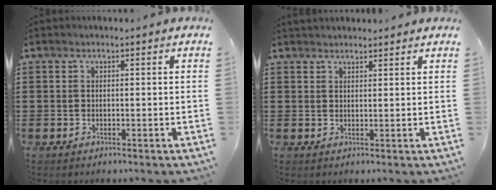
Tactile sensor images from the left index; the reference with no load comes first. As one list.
[{"total": 1.6, "force": [1.5, 0.3, 0.2], "torque": [-0.006, 0.003, 0.030]}]